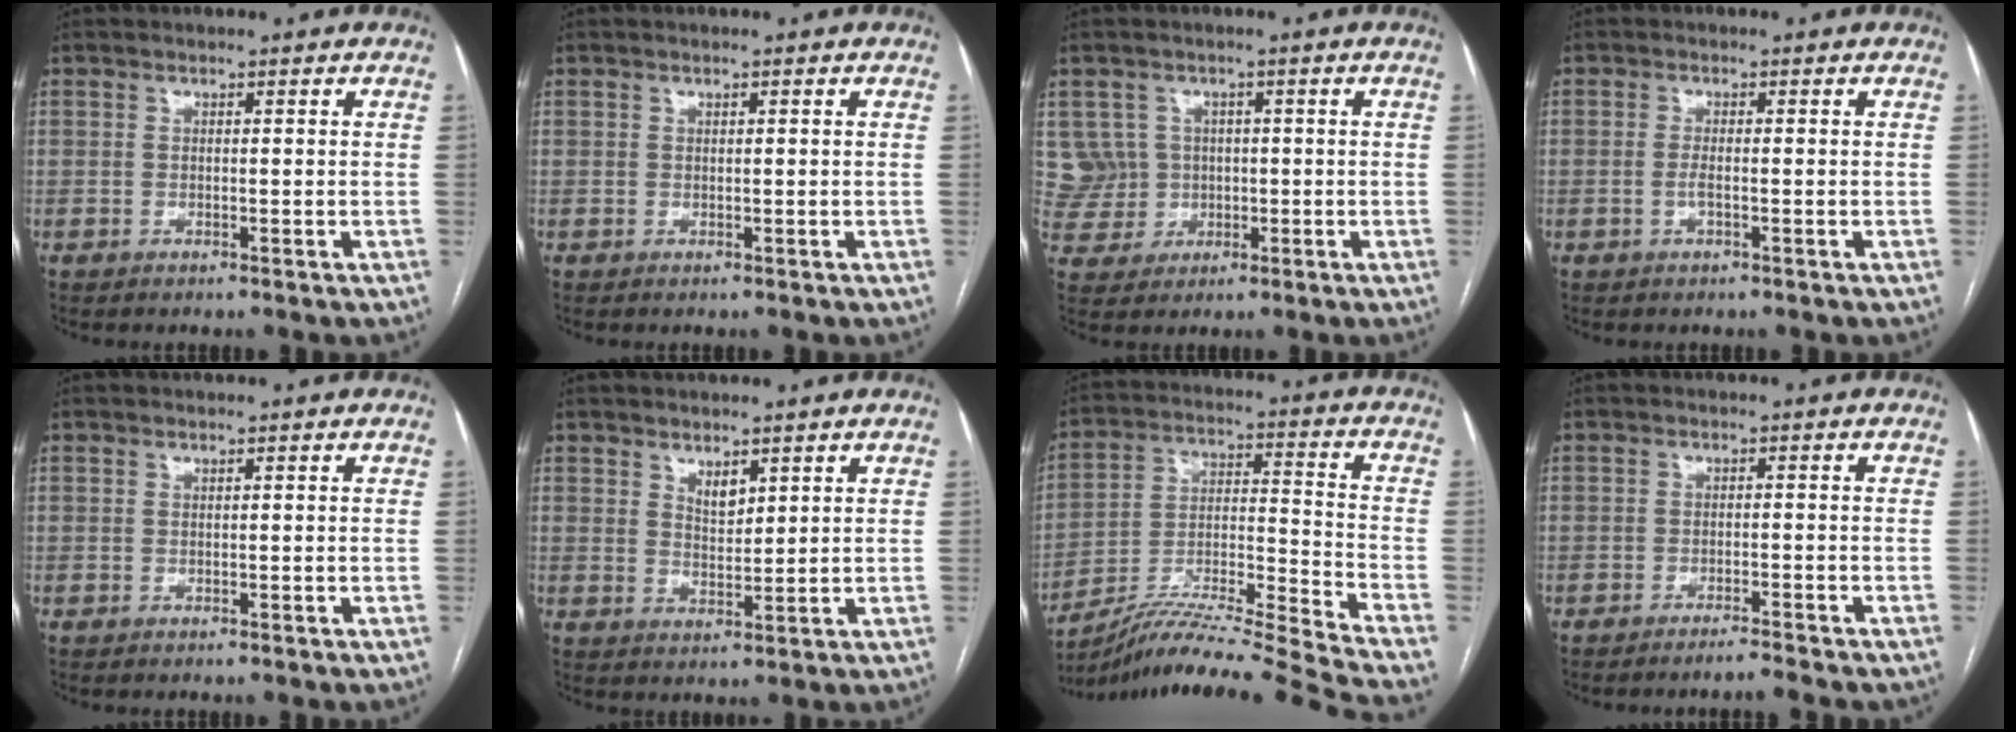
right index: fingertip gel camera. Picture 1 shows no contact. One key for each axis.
{"total": 0.0}
{"total": 6.1, "fx": 0.7, "fy": 6.1, "fz": -0.4, "tx": 0.011, "ty": 0.027, "tz": 0.025}
{"total": 1.6, "fx": -0.6, "fy": 0.3, "fz": 1.5, "tx": -0.031, "ty": 0.001, "tz": -0.012}
{"total": 0.0}
{"total": 2.9, "fx": 1.9, "fy": 1.3, "fz": 1.8, "tx": -0.032, "ty": -0.005, "tz": 0.042}
{"total": 21.3, "fx": -19.3, "fy": -3.4, "fz": 8.5, "tx": -0.144, "ty": -0.012, "tz": -0.323}
{"total": 4.2, "fx": -3.8, "fy": -0.3, "fz": 1.6, "tx": -0.018, "ty": -0.007, "tz": -0.054}